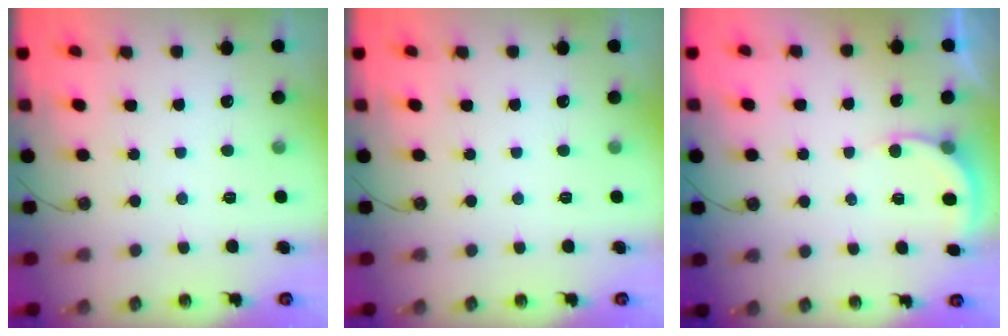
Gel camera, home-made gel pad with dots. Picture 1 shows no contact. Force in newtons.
{"total": 0.0}
{"total": 4.0, "press": 4.0, "slide": 0.3}